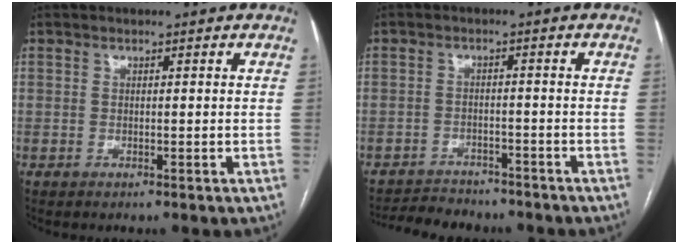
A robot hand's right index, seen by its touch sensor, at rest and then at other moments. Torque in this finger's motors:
{"motor_torque": [0.08, -0.22, 0.17, 0.02]}